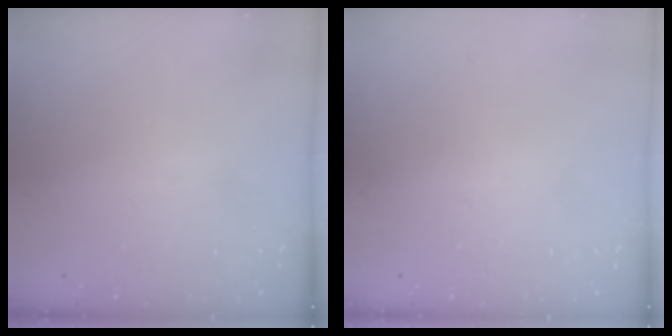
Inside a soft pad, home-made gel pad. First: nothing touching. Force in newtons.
{"total": 0.0}